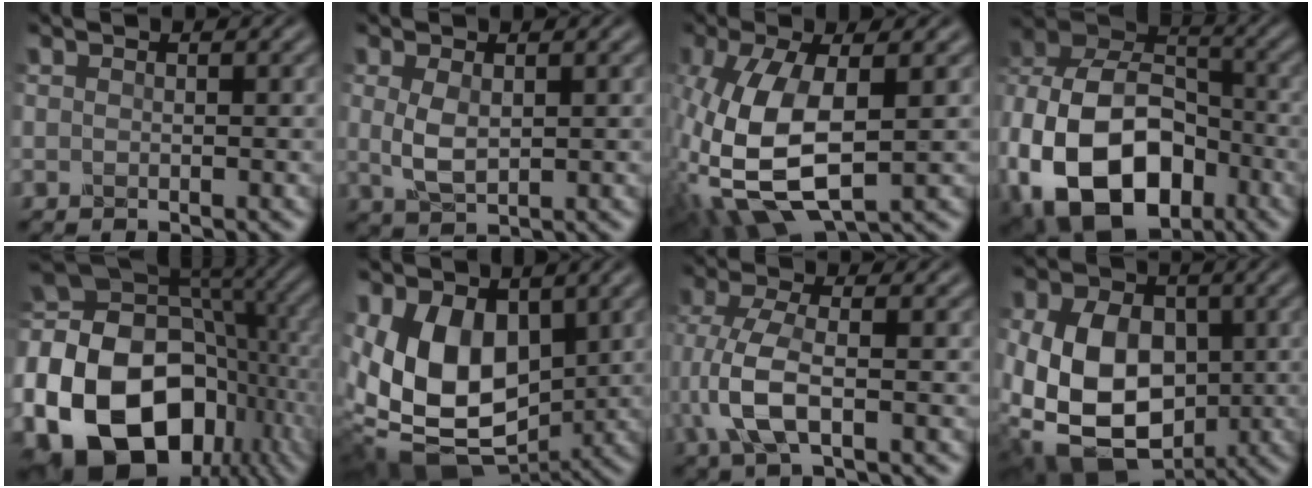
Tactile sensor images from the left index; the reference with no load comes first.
{"total": 2.4, "force": [0.4, 1.4, 1.9], "torque": [-0.054, 0.001, 0.012]}
{"total": 10.5, "force": [-1.0, 5.2, 9.1], "torque": [-0.239, -0.013, -0.012]}
{"total": 16.2, "force": [-5.2, 11.5, 10.1], "torque": [-0.221, -0.016, -0.091]}
{"total": 21.8, "force": [-6.0, 16.0, 13.5], "torque": [-0.286, -0.026, -0.098]}
{"total": 10.3, "force": [0.8, 6.8, 7.8], "torque": [-0.167, -0.019, 0.015]}
{"total": 5.2, "force": [-1.2, 2.2, 4.5], "torque": [-0.121, 0.006, -0.026]}
{"total": 15.1, "force": [-1.8, 12.3, 8.6], "torque": [-0.186, -0.020, -0.038]}